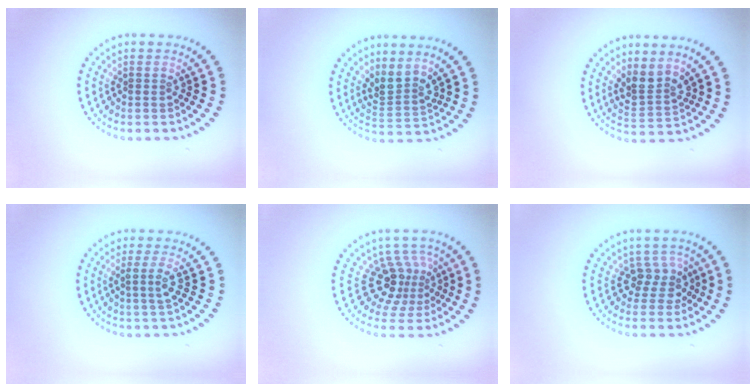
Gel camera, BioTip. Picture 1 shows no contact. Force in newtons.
{"total": 2.7, "press": 1.9, "slide": 1.9}
{"total": 2.8, "press": 2.1, "slide": 1.8}
{"total": 1.6, "press": 1.4, "slide": 0.9}
{"total": 3.9, "press": 2.7, "slide": 2.9}
{"total": 2.6, "press": 2.0, "slide": 1.6}